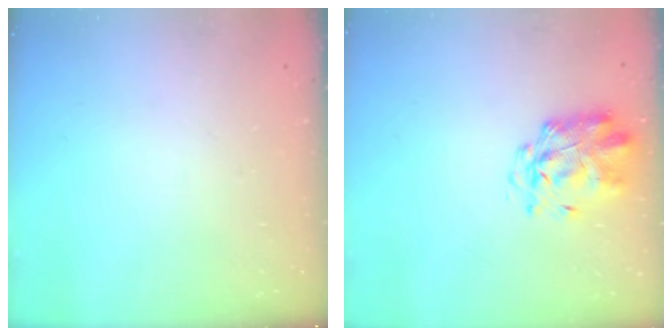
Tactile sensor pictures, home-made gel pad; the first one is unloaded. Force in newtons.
{"total": 2.7, "press": 2.6, "slide": 0.7}